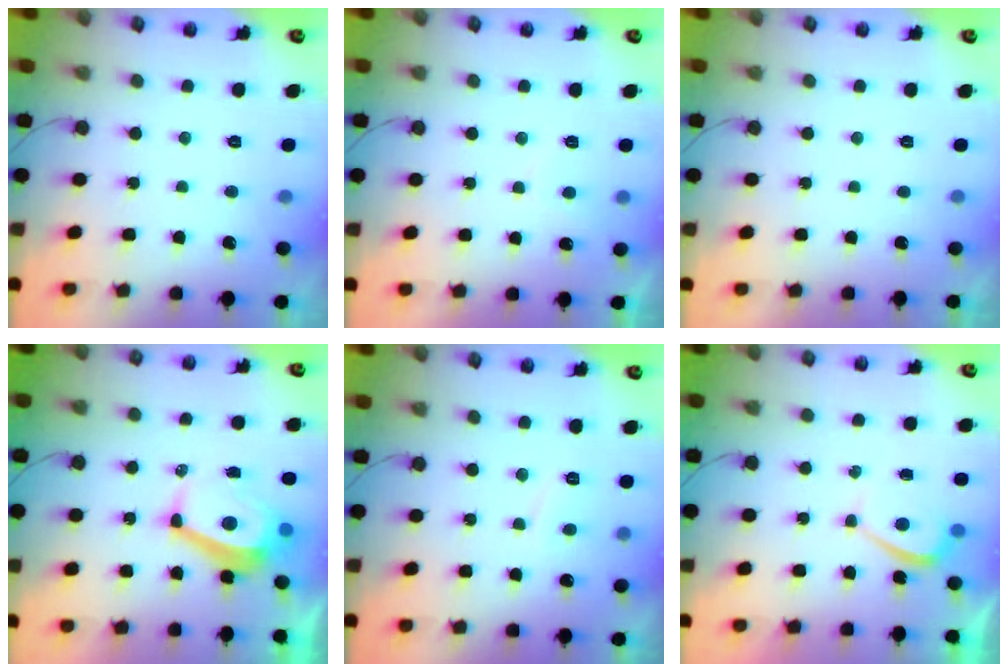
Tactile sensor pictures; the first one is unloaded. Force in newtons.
{"total": 2.5, "press": 2.4, "slide": 0.7}
{"total": 2.2, "press": 2.1, "slide": 0.4}
{"total": 8.6, "press": 8.5, "slide": 0.9}
{"total": 2.6, "press": 2.5, "slide": 0.7}
{"total": 1.0, "press": 0.9, "slide": 0.6}